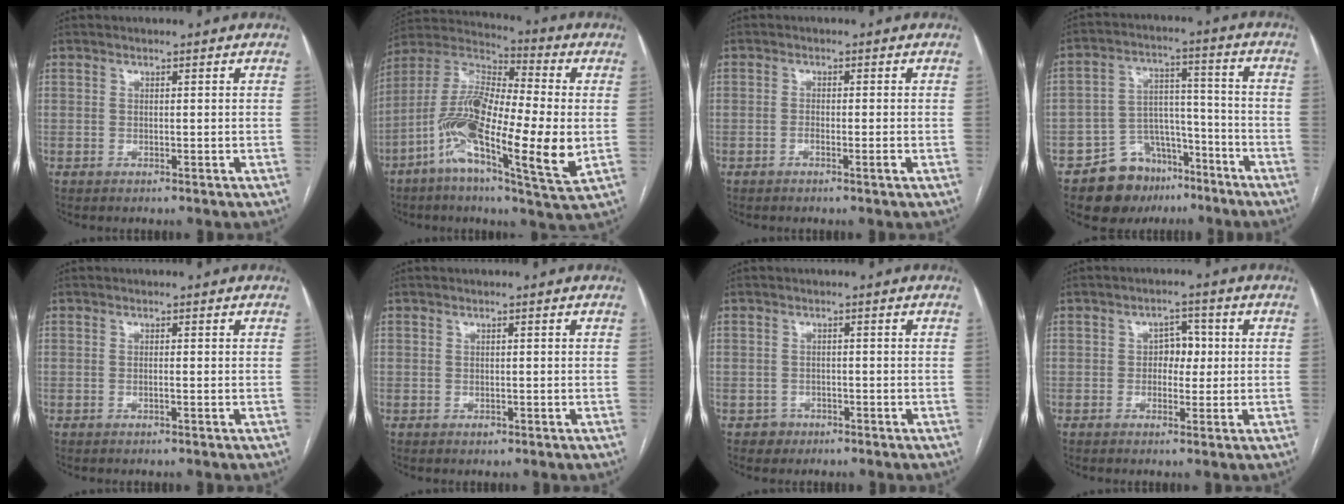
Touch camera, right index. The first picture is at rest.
{"total": 19.6, "force": [-4.1, 3.8, 18.8], "torque": [-0.368, -0.003, -0.081]}
{"total": 1.7, "force": [-0.8, 0.1, 1.5], "torque": [-0.025, 0.000, -0.015]}
{"total": 11.3, "force": [-8.0, 7.2, 3.4], "torque": [-0.046, 0.050, -0.124]}
{"total": 0.5, "force": [-0.2, -0.1, 0.5], "torque": [-0.009, 0.000, -0.003]}
{"total": 0.8, "force": [-0.3, 0.7, 0.2], "torque": [-0.001, 0.002, -0.003]}
{"total": 2.9, "force": [-1.8, 2.2, -0.5], "torque": [0.014, 0.013, -0.030]}
{"total": 3.6, "force": [0.1, 2.5, 2.6], "torque": [-0.031, 0.013, 0.000]}